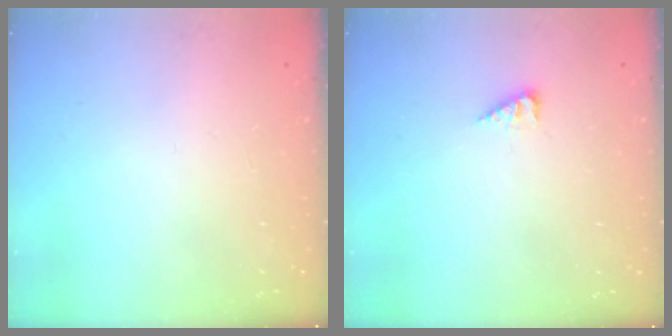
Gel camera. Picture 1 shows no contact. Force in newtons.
{"total": 2.4, "press": 2.4, "slide": 0.4}